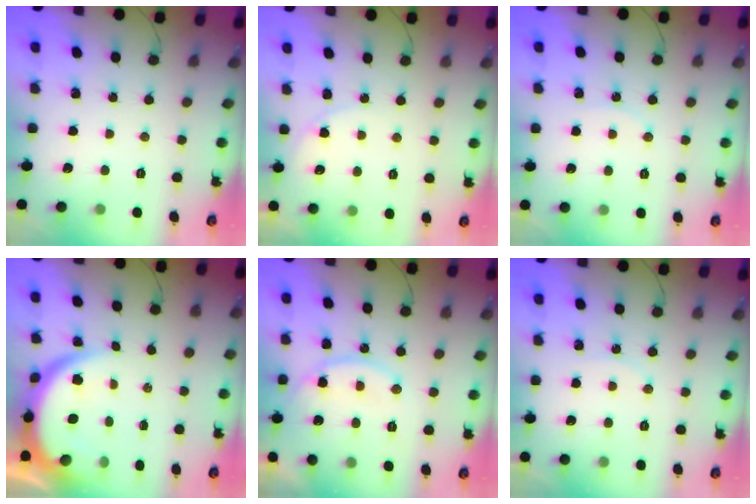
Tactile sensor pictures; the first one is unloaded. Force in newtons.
{"total": 4.2, "press": 4.2, "slide": 0.4}
{"total": 4.2, "press": 4.1, "slide": 0.5}
{"total": 8.6, "press": 8.6, "slide": 0.6}
{"total": 11.4, "press": 11.4, "slide": 0.2}
{"total": 4.2, "press": 4.1, "slide": 0.5}